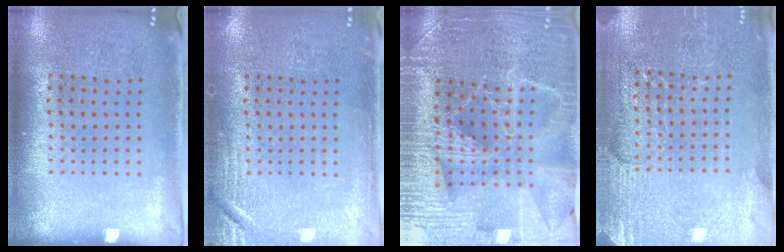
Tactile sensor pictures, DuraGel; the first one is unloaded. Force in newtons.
{"total": 2.3, "press": 2.2, "slide": 0.4}
{"total": 4.3, "press": 4.1, "slide": 1.3}
{"total": 2.9, "press": 2.9, "slide": 0.4}